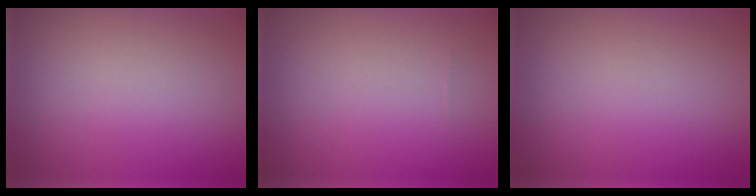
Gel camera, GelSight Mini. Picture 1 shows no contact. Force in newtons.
{"total": 0.0}
{"total": 0.0}